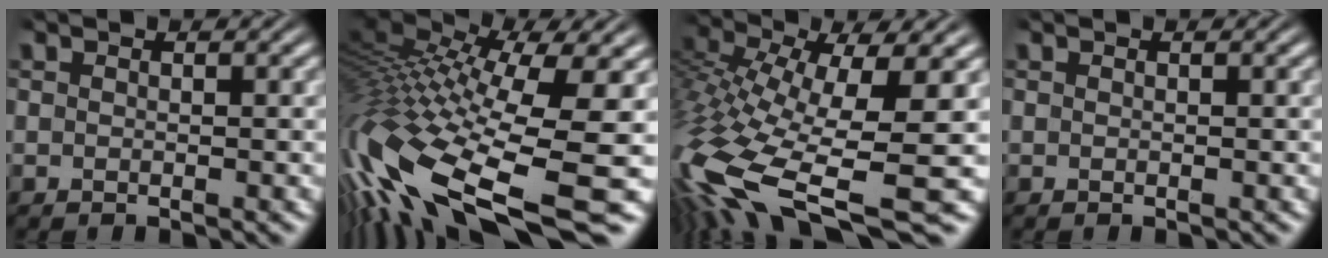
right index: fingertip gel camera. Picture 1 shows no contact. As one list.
[{"total": 12.1, "force": [-3.9, 5.7, 10.0], "torque": [-0.226, -0.052, -0.039]}, {"total": 10.3, "force": [-5.0, 4.6, 7.8], "torque": [-0.188, -0.069, -0.045]}, {"total": 0.0}]